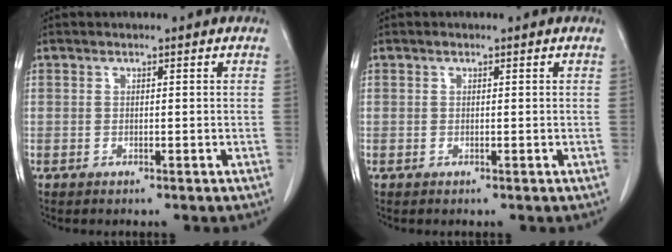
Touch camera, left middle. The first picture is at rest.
{"total": 0.0}